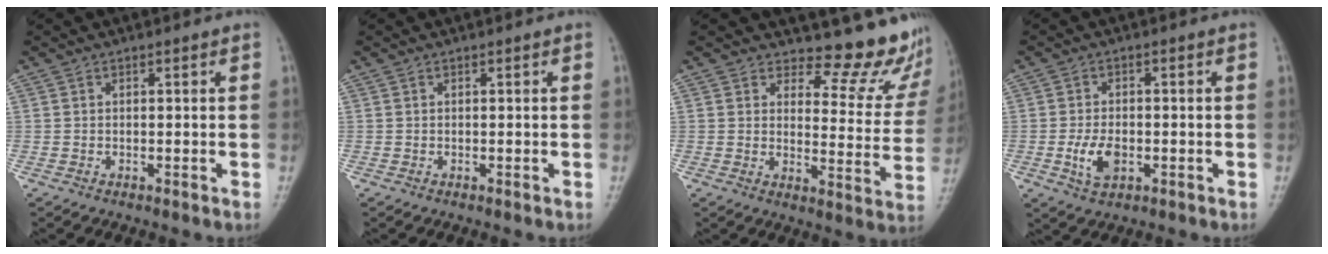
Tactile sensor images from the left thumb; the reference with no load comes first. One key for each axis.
{"total": 0.0}
{"total": 11.7, "fx": 11.0, "fy": 3.2, "fz": 2.2, "tx": 0.011, "ty": -0.119, "tz": 0.121}
{"total": 5.4, "fx": -1.4, "fy": 3.1, "fz": 4.1, "tx": -0.078, "ty": 0.001, "tz": -0.023}